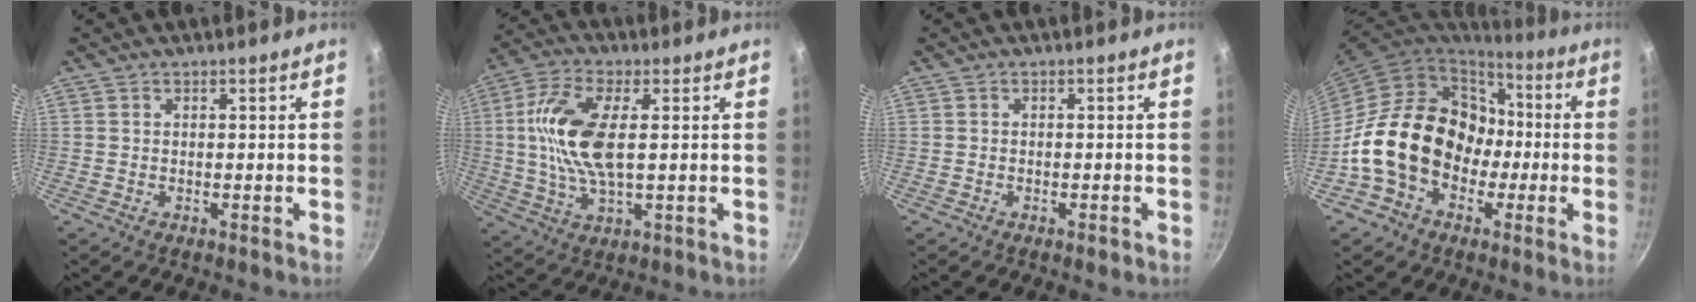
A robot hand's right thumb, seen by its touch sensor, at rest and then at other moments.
{"total": 13.3, "force": [1.5, 5.7, 11.9], "torque": [-0.245, 0.007, 0.022]}
{"total": 1.1, "force": [-0.7, 0.5, 0.7], "torque": [-0.017, 0.004, -0.011]}
{"total": 19.9, "force": [-2.6, 15.7, 11.9], "torque": [-0.166, 0.059, -0.037]}